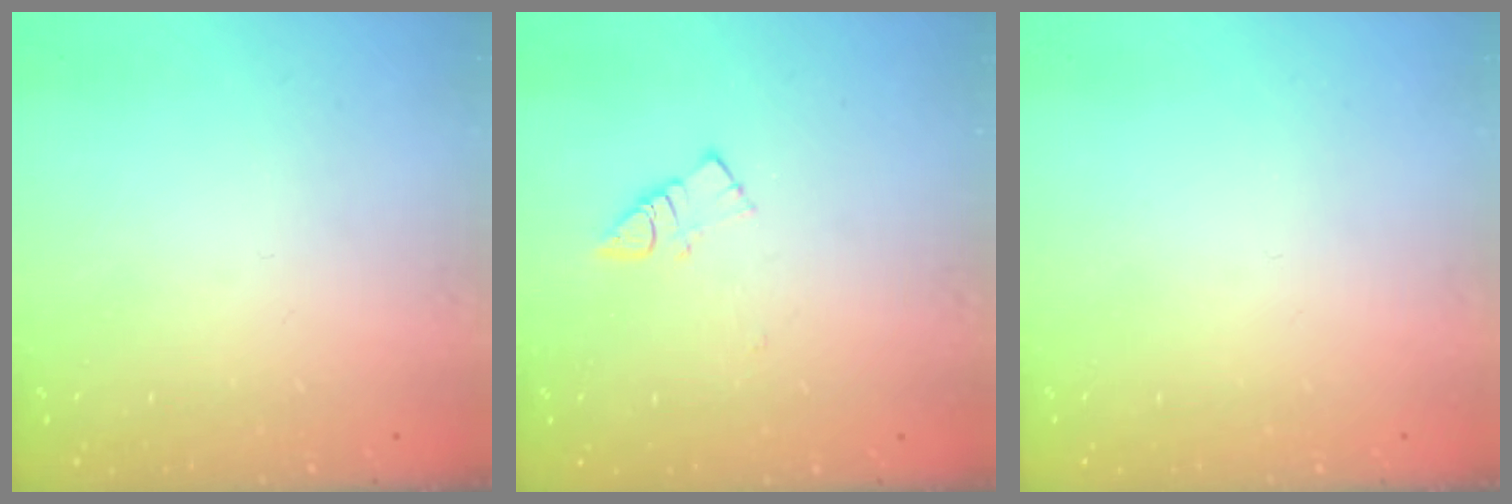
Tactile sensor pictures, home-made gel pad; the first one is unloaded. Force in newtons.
{"total": 3.9, "press": 3.9, "slide": 0.5}
{"total": 0.0}